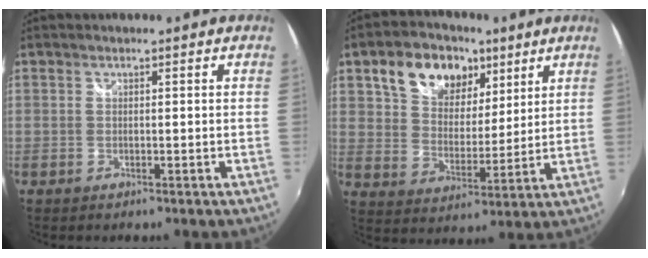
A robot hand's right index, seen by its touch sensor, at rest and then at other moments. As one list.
[{"total": 14.5, "force": [7.9, 9.4, 7.7], "torque": [-0.156, 0.038, 0.139]}]